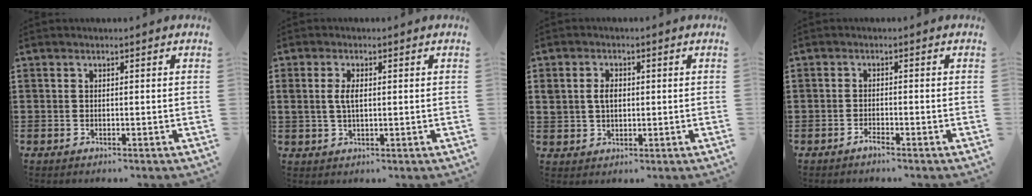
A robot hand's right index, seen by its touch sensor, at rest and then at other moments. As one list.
[{"total": 3.1, "force": [0.3, 1.4, 2.7], "torque": [-0.064, 0.002, 0.001]}, {"total": 3.0, "force": [0.3, 2.1, 2.1], "torque": [-0.047, 0.010, 0.004]}, {"total": 1.4, "force": [-1.3, 0.1, 0.5], "torque": [-0.012, -0.002, -0.024]}]